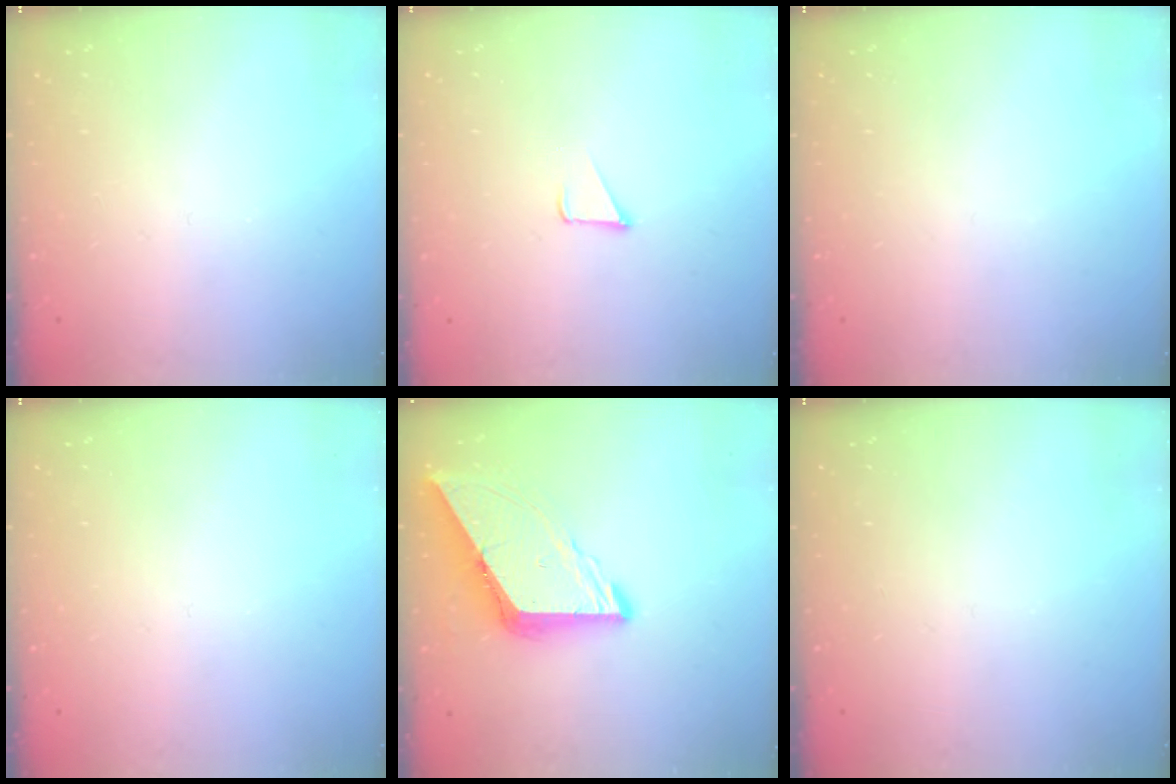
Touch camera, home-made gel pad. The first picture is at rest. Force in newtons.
{"total": 1.7, "press": 1.7, "slide": 0.1}
{"total": 0.0}
{"total": 0.0}
{"total": 9.9, "press": 9.9, "slide": 1.1}
{"total": 0.0}